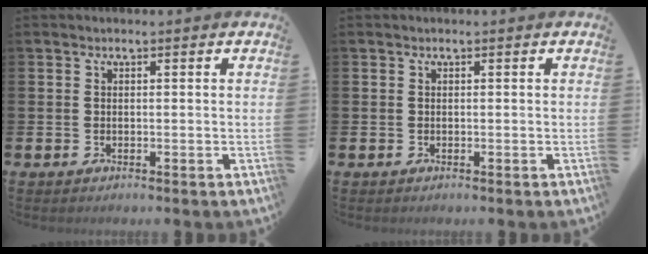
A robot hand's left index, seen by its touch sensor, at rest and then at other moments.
{"total": 0.0}